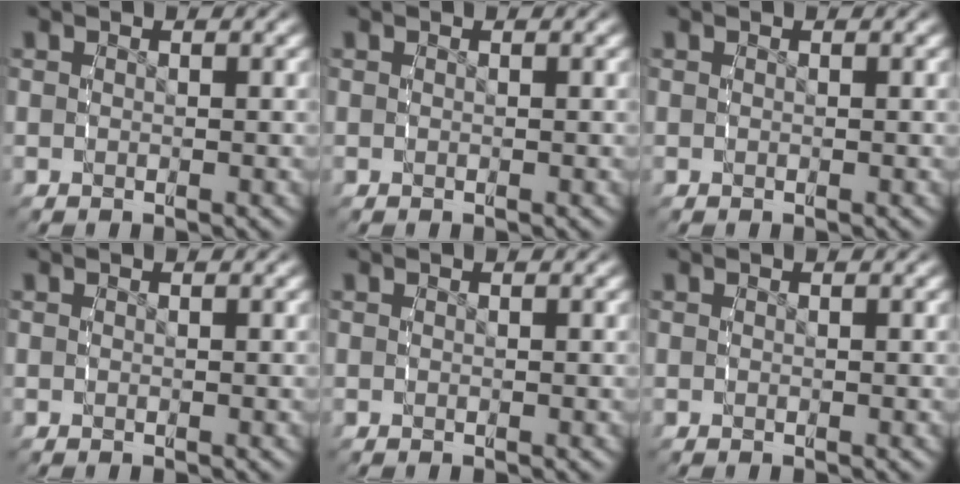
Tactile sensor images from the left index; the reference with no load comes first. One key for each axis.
{"total": 0.0}
{"total": 0.0}
{"total": 0.0}
{"total": 0.0}
{"total": 0.0}